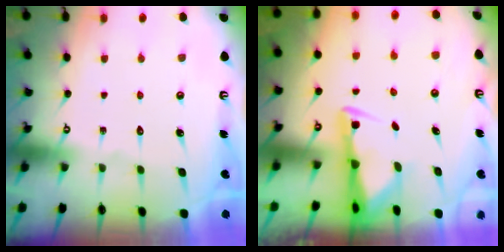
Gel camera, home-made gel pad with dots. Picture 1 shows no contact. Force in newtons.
{"total": 2.9, "press": 2.8, "slide": 0.6}